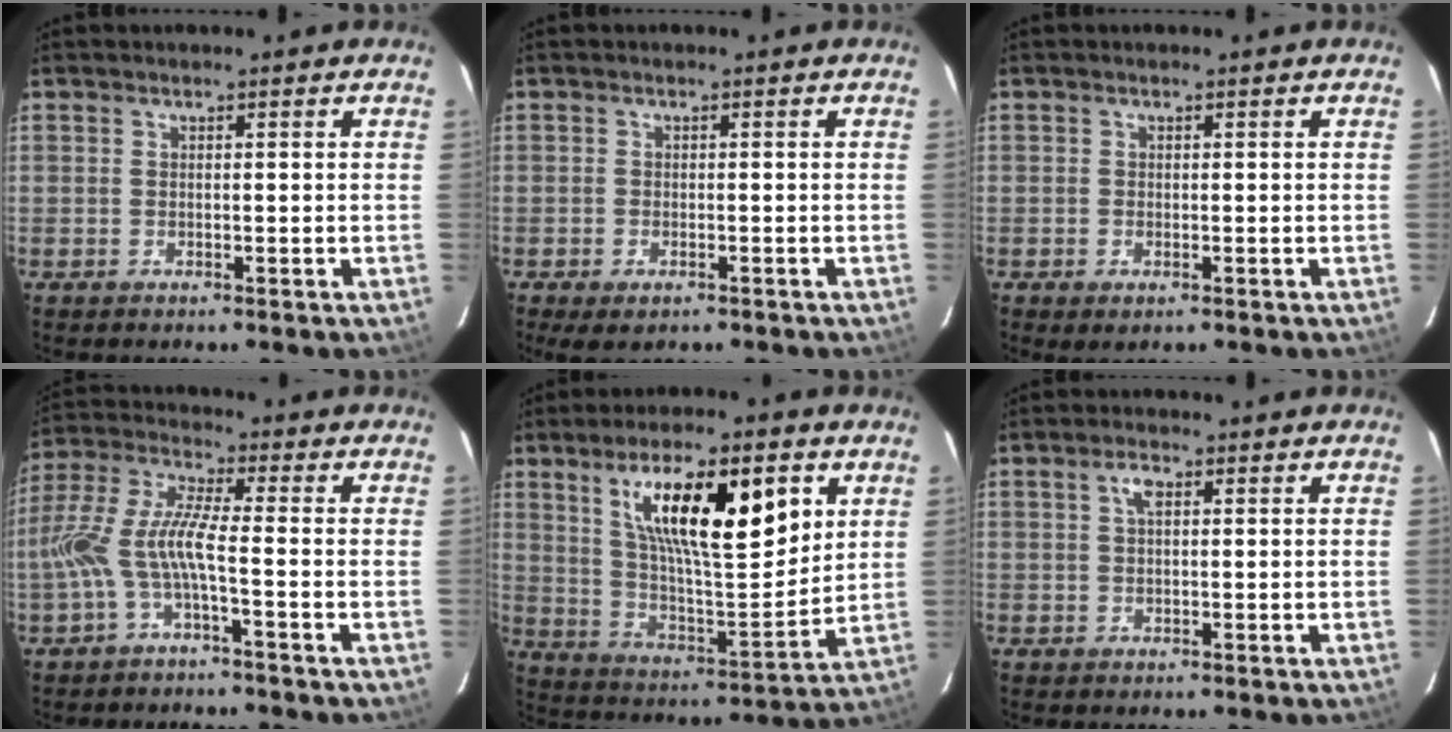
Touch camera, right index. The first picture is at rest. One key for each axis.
{"total": 3.8, "fx": -2.4, "fy": 2.0, "fz": 2.1, "tx": -0.048, "ty": -0.013, "tz": -0.036}
{"total": 1.4, "fx": -0.6, "fy": 0.9, "fz": 0.8, "tx": -0.014, "ty": -0.005, "tz": -0.010}
{"total": 9.2, "fx": -3.3, "fy": 0.8, "fz": 8.5, "tx": -0.194, "ty": 0.004, "tz": -0.064}
{"total": 20.3, "fx": 8.3, "fy": 6.0, "fz": 17.5, "tx": -0.281, "ty": 0.004, "tz": 0.145}
{"total": 2.3, "fx": 0.8, "fy": 1.1, "fz": 1.8, "tx": -0.036, "ty": 0.008, "tz": 0.014}